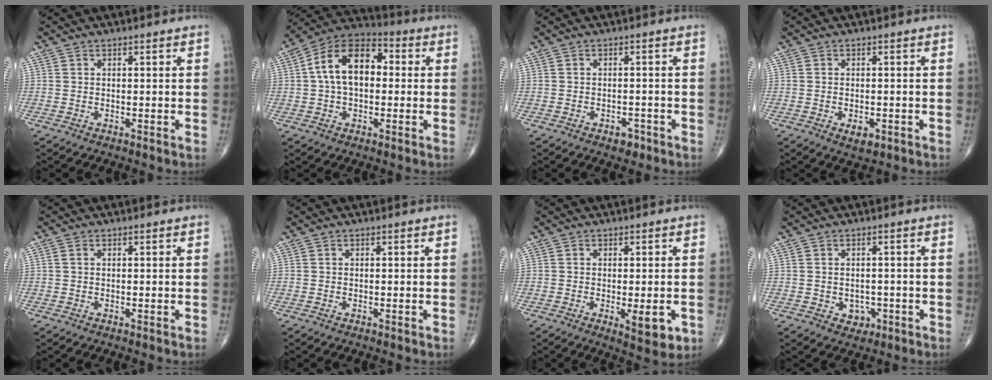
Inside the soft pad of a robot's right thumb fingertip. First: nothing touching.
{"total": 14.0, "force": [1.4, 8.7, 11.0], "torque": [-0.173, 0.036, 0.010]}
{"total": 2.3, "force": [-1.4, 1.4, 1.1], "torque": [-0.005, 0.007, -0.018]}
{"total": 2.8, "force": [-1.1, 1.5, 2.1], "torque": [-0.025, 0.002, -0.013]}
{"total": 0.6, "force": [0.1, 0.3, 0.4], "torque": [-0.011, 0.006, 0.003]}
{"total": 0.0}
{"total": 6.2, "force": [-1.7, 2.2, 5.6], "torque": [-0.068, -0.012, -0.018]}
{"total": 3.1, "force": [-1.0, 2.6, 1.4], "torque": [0.000, 0.006, -0.008]}